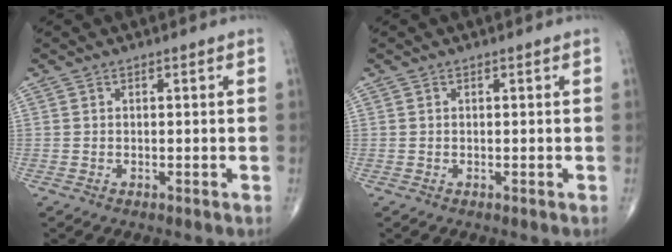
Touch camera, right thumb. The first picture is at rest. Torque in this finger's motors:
{"motor_torque": [0.12, -0.06, 0.08, 0.12, 0.01]}